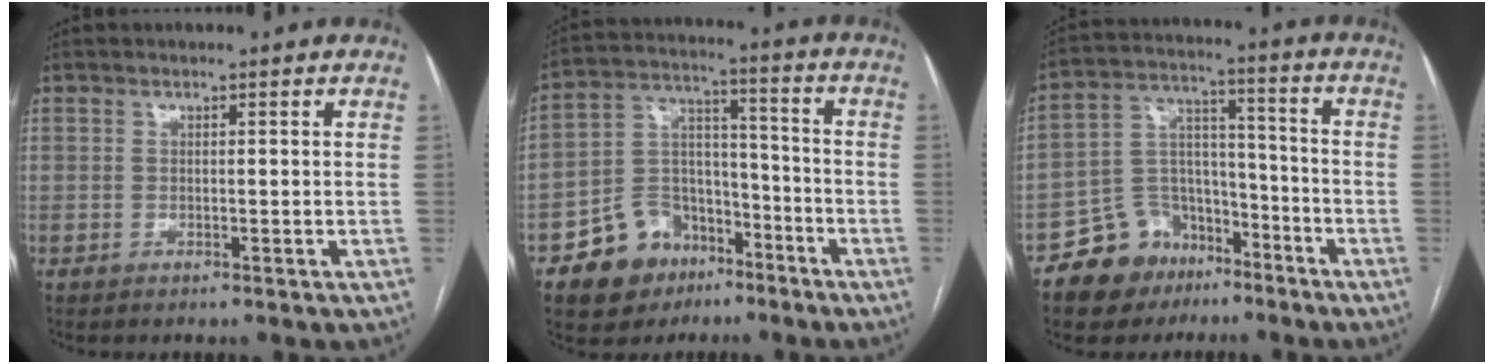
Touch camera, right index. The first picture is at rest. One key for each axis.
{"total": 12.2, "fx": -7.2, "fy": 8.9, "fz": 4.2, "tx": -0.074, "ty": 0.044, "tz": -0.113}
{"total": 11.3, "fx": -7.5, "fy": 8.1, "fz": 2.5, "tx": -0.045, "ty": 0.059, "tz": -0.120}